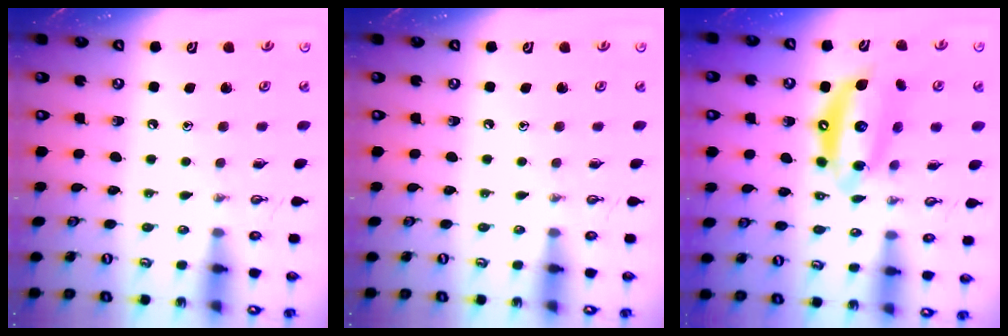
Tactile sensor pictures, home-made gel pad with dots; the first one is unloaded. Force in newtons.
{"total": 0.0}
{"total": 14.6, "press": 14.5, "slide": 1.3}